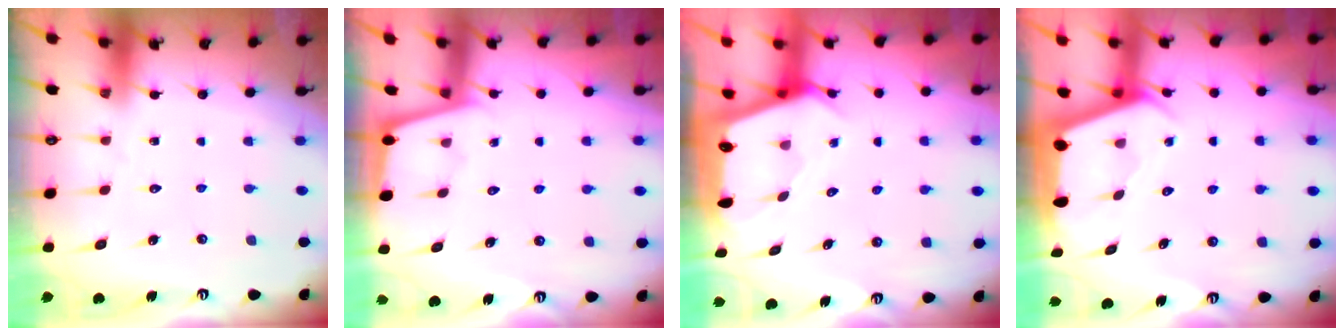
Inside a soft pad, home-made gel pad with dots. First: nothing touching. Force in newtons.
{"total": 1.9, "press": 1.8, "slide": 0.3}
{"total": 2.4, "press": 2.4, "slide": 0.2}
{"total": 2.4, "press": 2.4, "slide": 0.3}